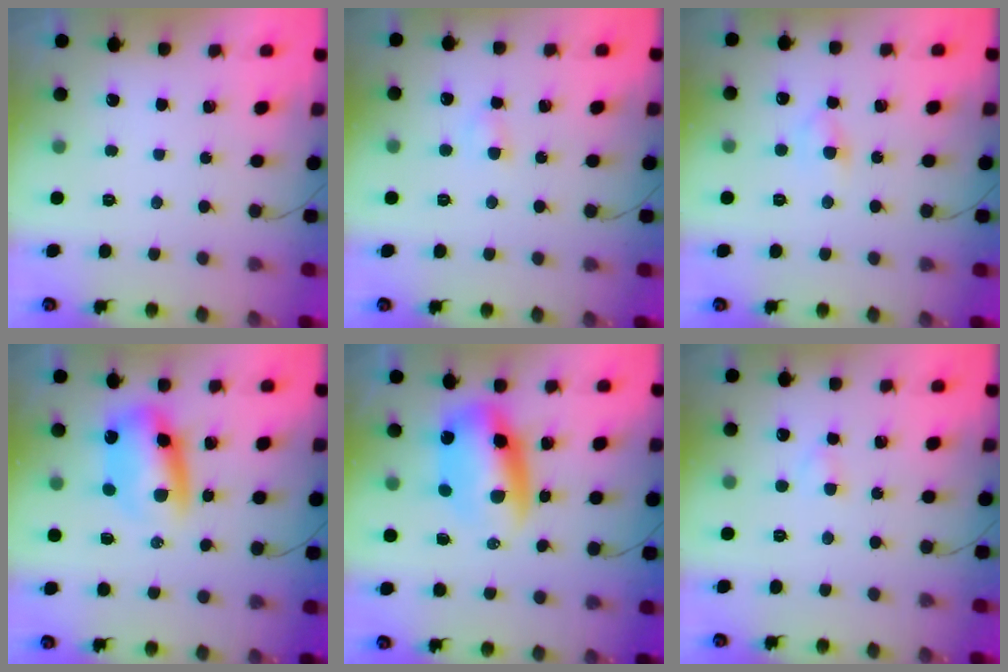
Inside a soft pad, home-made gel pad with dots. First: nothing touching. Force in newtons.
{"total": 2.4, "press": 2.3, "slide": 0.9}
{"total": 3.9, "press": 3.6, "slide": 1.5}
{"total": 8.8, "press": 8.5, "slide": 2.5}
{"total": 10.1, "press": 9.7, "slide": 2.7}
{"total": 1.9, "press": 1.7, "slide": 0.9}